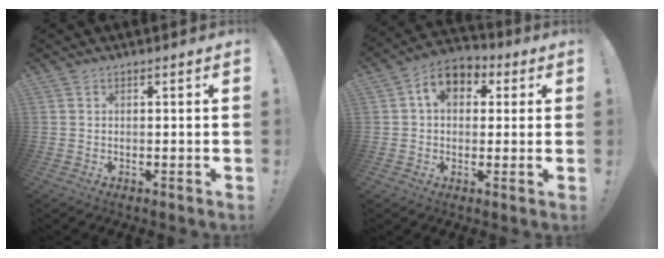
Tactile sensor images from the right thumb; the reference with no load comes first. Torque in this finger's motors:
{"motor_torque": [1.45, 1.34, 0.95, -0.06, 0.04]}